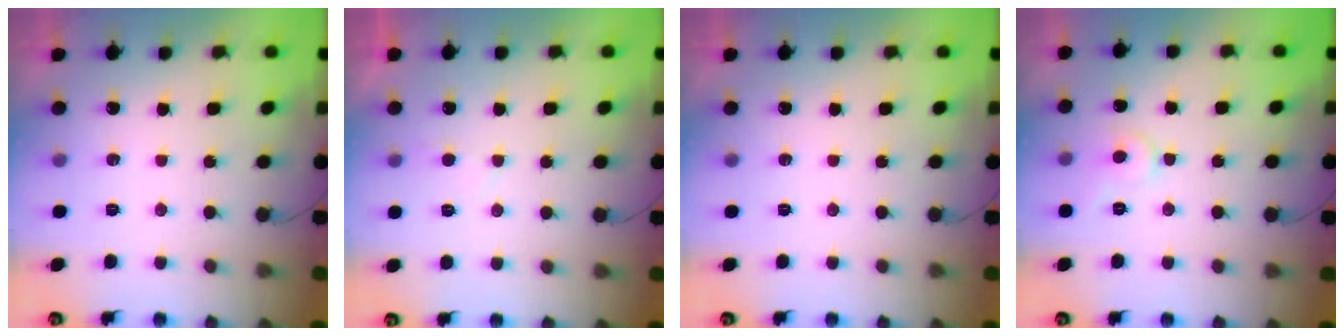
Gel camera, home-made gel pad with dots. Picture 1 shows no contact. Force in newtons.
{"total": 1.7, "press": 1.6, "slide": 0.2}
{"total": 0.0}
{"total": 5.0, "press": 5.0, "slide": 0.7}